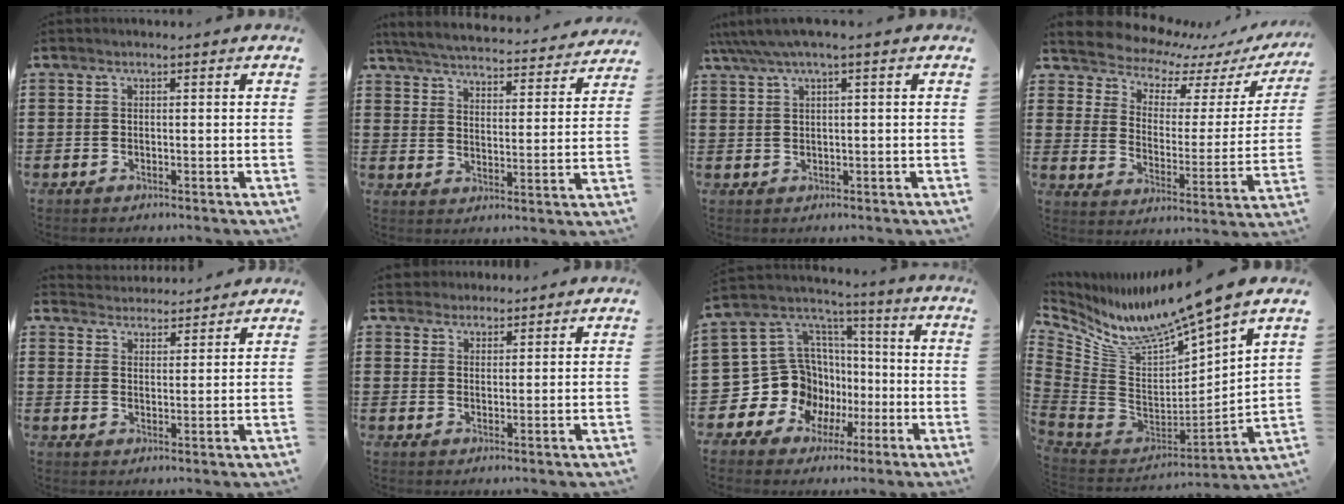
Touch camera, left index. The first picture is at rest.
{"total": 4.8, "force": [4.7, -0.2, 0.8], "torque": [-0.040, -0.037, 0.077]}
{"total": 2.2, "force": [0.8, 0.0, 2.1], "torque": [-0.047, -0.004, 0.010]}
{"total": 5.6, "force": [5.3, 1.5, 0.6], "torque": [-0.049, -0.046, 0.089]}
{"total": 3.4, "force": [3.3, 0.3, -0.6], "torque": [-0.001, -0.013, 0.062]}
{"total": 2.5, "force": [2.2, 1.1, -0.3], "torque": [-0.002, 0.007, 0.043]}
{"total": 13.3, "force": [-2.7, 12.4, 3.7], "torque": [-0.130, -0.021, -0.022]}
{"total": 9.5, "force": [8.6, -0.6, 4.0], "torque": [-0.112, -0.083, 0.138]}